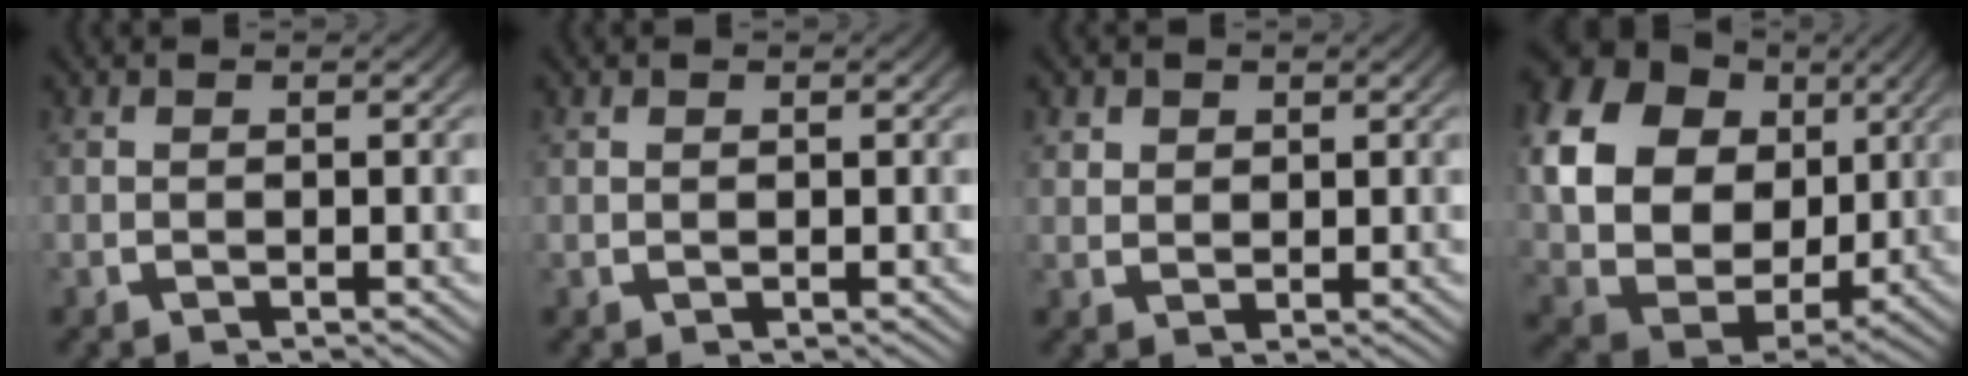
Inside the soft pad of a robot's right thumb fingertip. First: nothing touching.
{"total": 0.5, "force": [0.4, 0.3, 0.1], "torque": [-0.002, -0.002, 0.011]}
{"total": 2.0, "force": [1.1, 1.5, 0.8], "torque": [-0.017, -0.004, 0.027]}
{"total": 18.7, "force": [2.2, 14.4, 11.7], "torque": [-0.276, -0.040, 0.043]}